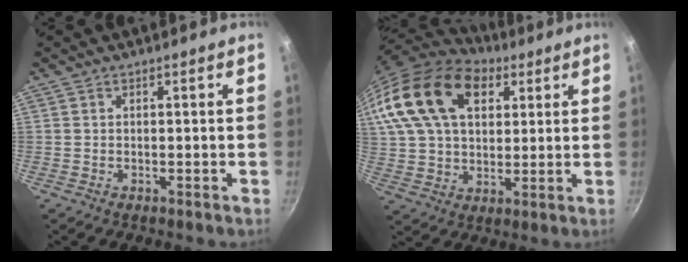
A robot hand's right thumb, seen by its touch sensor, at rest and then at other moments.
{"total": 24.6, "force": [10.7, 15.7, 15.6], "torque": [-0.300, 0.007, 0.190]}